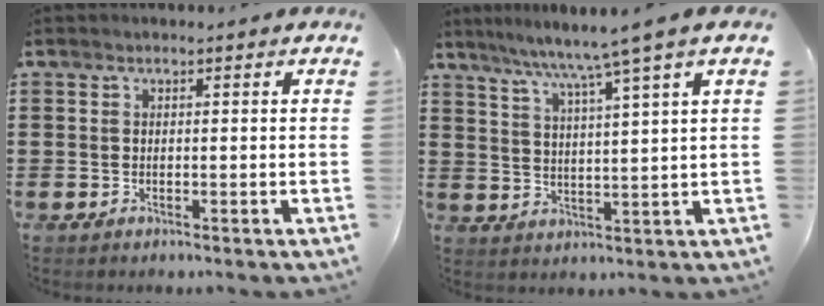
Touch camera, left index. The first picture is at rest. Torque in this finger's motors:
{"motor_torque": [1.19, -0.95, 0.39, 0.21]}